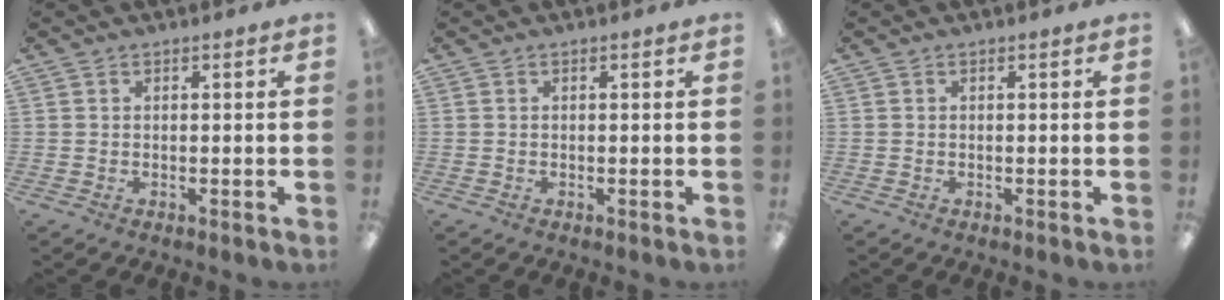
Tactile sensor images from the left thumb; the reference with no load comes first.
{"total": 0.0}
{"total": 0.0}